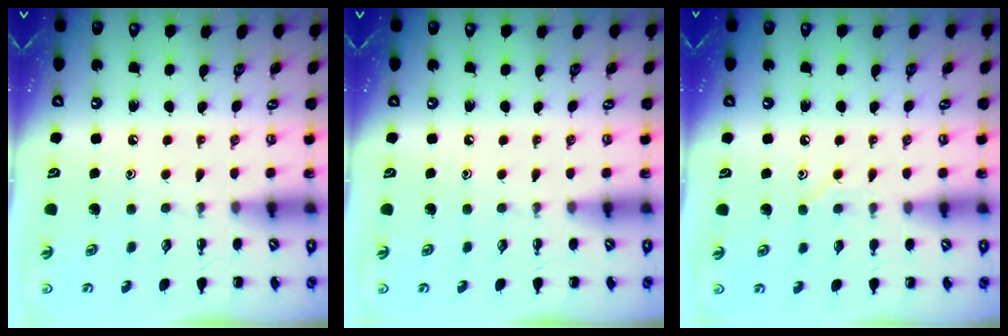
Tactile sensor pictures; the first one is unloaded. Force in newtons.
{"total": 0.0}
{"total": 6.3, "press": 6.2, "slide": 1.1}